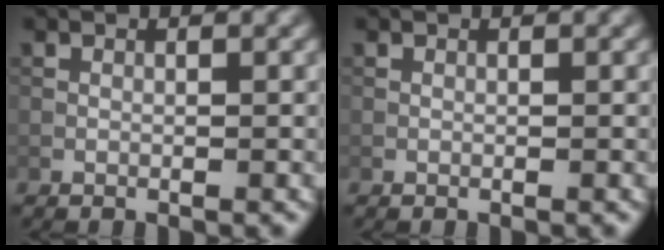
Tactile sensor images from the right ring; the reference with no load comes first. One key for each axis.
{"total": 0.0}